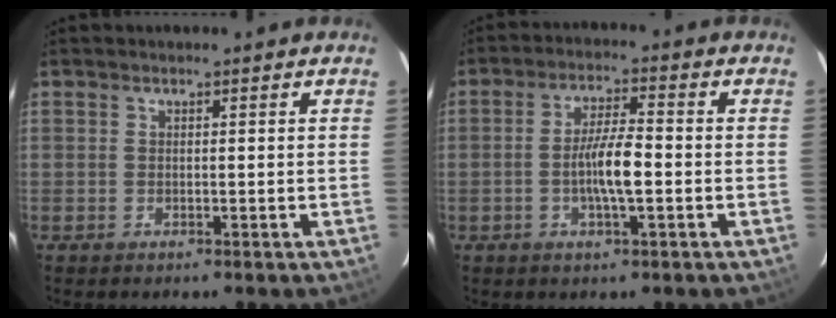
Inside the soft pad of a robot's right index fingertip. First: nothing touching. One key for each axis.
{"total": 7.0, "fx": -1.6, "fy": 1.1, "fz": 6.7, "tx": -0.126, "ty": 0.002, "tz": -0.028}